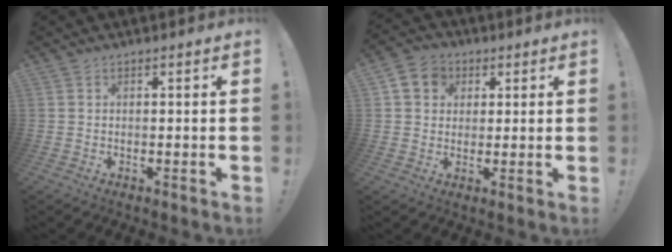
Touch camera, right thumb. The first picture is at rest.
{"total": 7.4, "force": [2.3, 6.6, 2.5], "torque": [-0.034, -0.002, 0.047]}